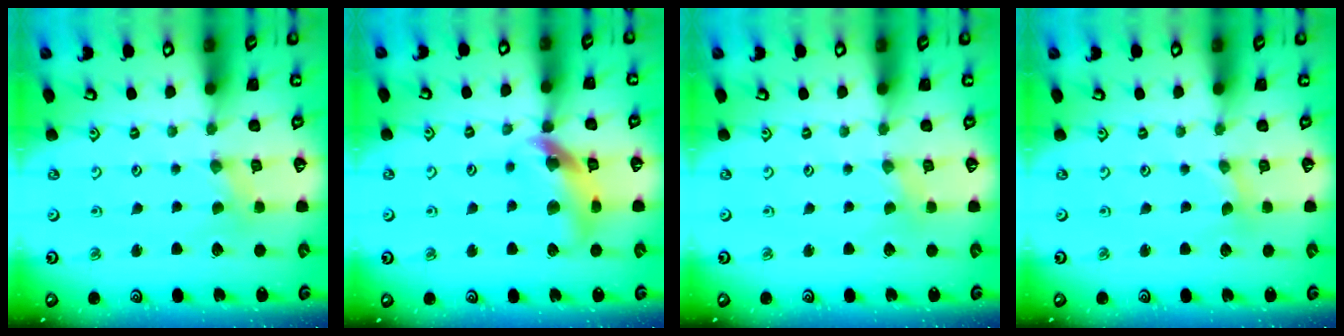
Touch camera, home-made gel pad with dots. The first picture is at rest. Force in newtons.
{"total": 13.8, "press": 13.7, "slide": 1.6}
{"total": 0.0}
{"total": 0.0}